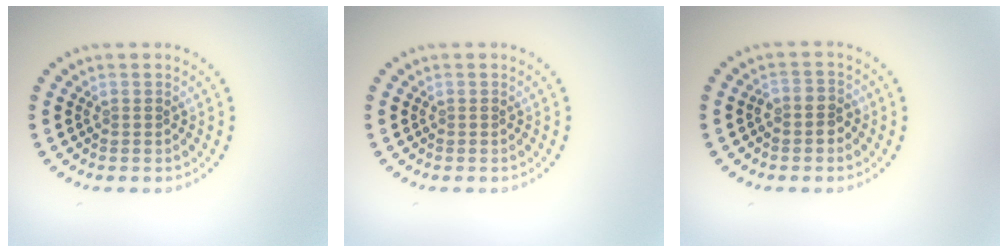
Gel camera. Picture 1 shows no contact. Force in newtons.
{"total": 0.0}
{"total": 1.9, "press": 1.7, "slide": 0.8}